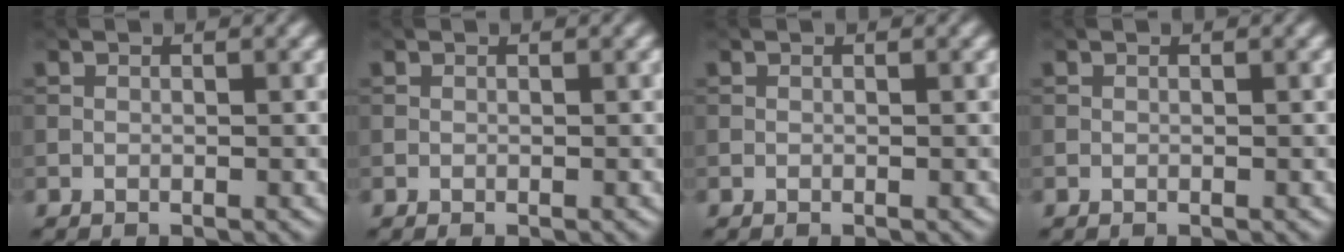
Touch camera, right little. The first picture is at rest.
{"total": 0.0}
{"total": 0.0}
{"total": 0.0}